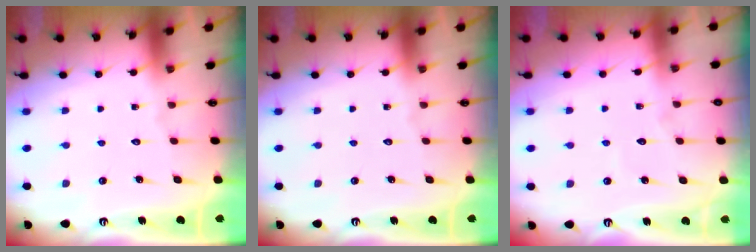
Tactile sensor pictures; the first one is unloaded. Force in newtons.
{"total": 0.0}
{"total": 4.3, "press": 4.3, "slide": 0.3}